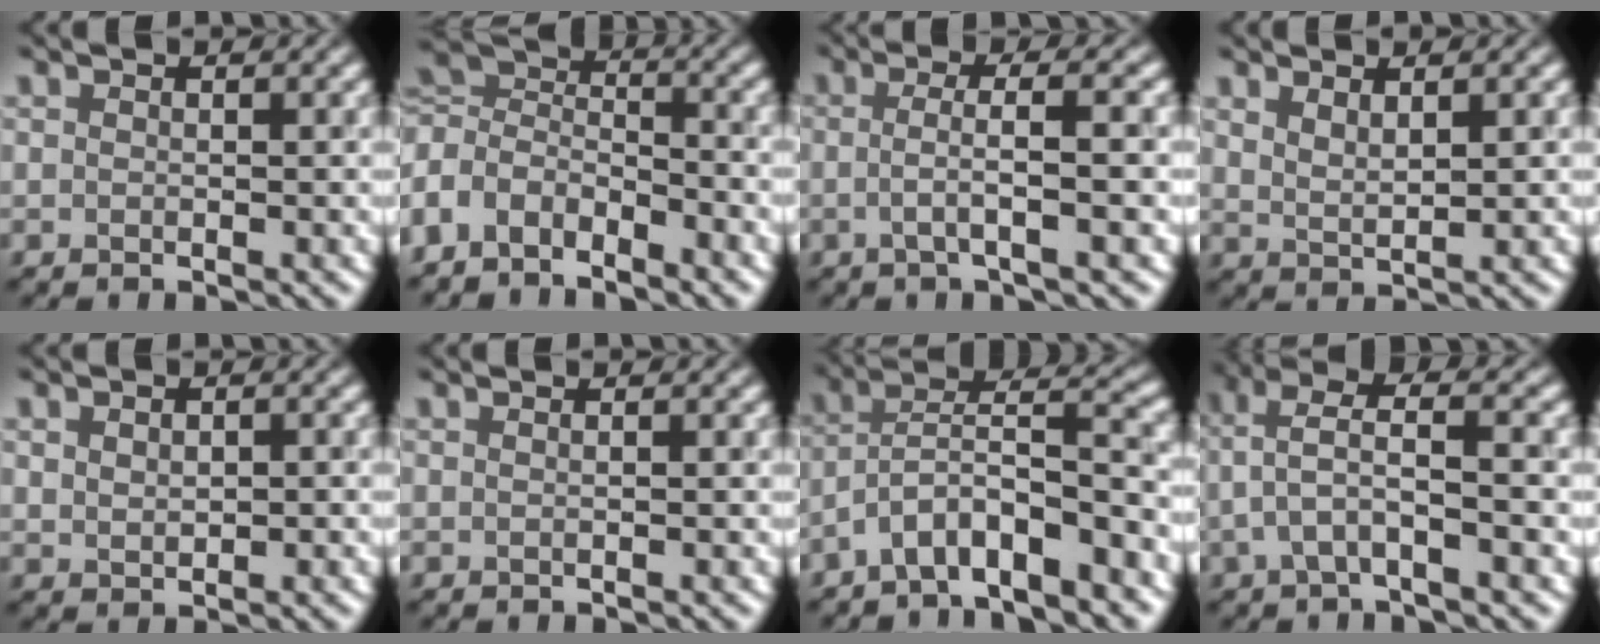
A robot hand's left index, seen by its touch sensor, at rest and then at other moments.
{"total": 4.7, "force": [-3.1, 3.0, 2.0], "torque": [-0.040, 0.003, -0.068]}
{"total": 3.2, "force": [-0.6, 0.6, 3.1], "torque": [-0.045, 0.003, -0.010]}
{"total": 1.7, "force": [1.3, 0.4, 0.9], "torque": [-0.014, -0.001, 0.031]}
{"total": 1.3, "force": [0.1, 1.0, 0.9], "torque": [-0.012, 0.000, 0.016]}
{"total": 0.8, "force": [0.2, 0.4, 0.6], "torque": [0.001, -0.005, -0.011]}
{"total": 7.3, "force": [-5.0, 1.8, 5.0], "torque": [-0.079, 0.015, -0.087]}
{"total": 3.4, "force": [-0.1, 0.7, 3.3], "torque": [-0.076, 0.018, -0.002]}